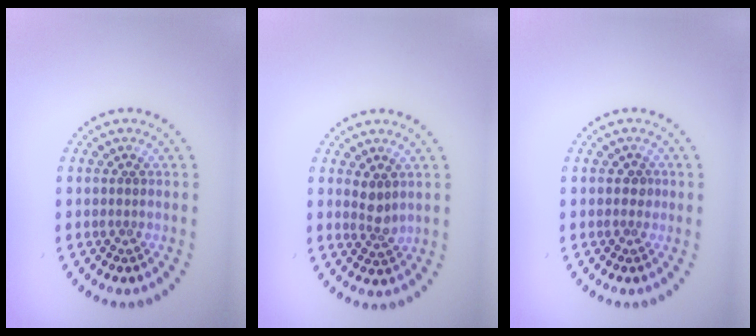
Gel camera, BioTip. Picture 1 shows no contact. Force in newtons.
{"total": 1.7, "press": 1.4, "slide": 0.9}
{"total": 0.8, "press": 0.7, "slide": 0.4}